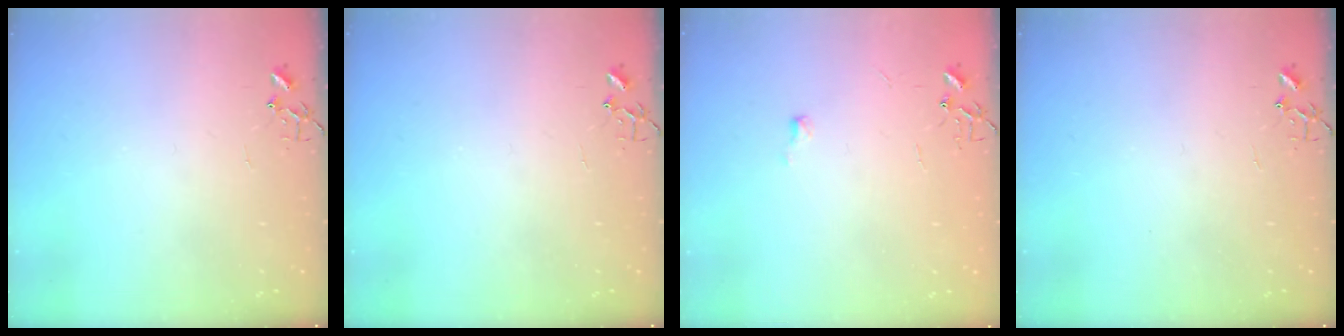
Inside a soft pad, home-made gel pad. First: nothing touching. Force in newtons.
{"total": 0.0}
{"total": 3.5, "press": 3.5, "slide": 0.5}
{"total": 0.0}